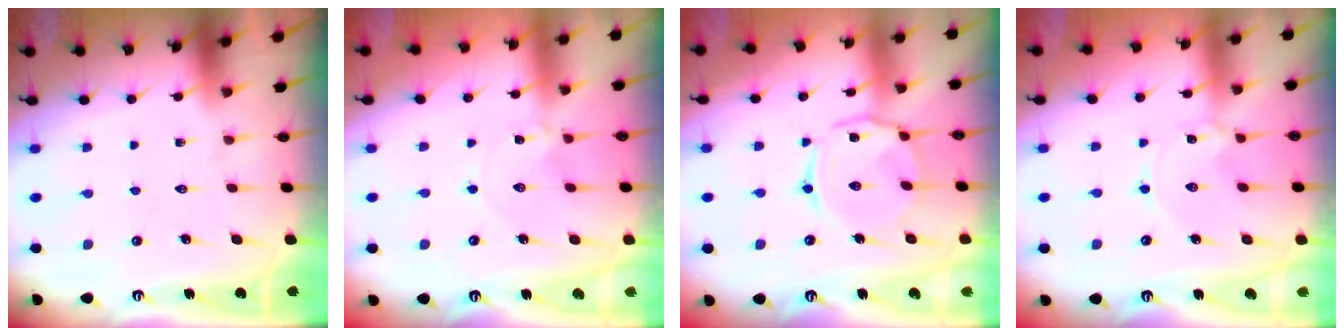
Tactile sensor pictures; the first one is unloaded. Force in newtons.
{"total": 0.0}
{"total": 7.2, "press": 7.2, "slide": 0.6}
{"total": 1.9, "press": 1.9, "slide": 0.4}